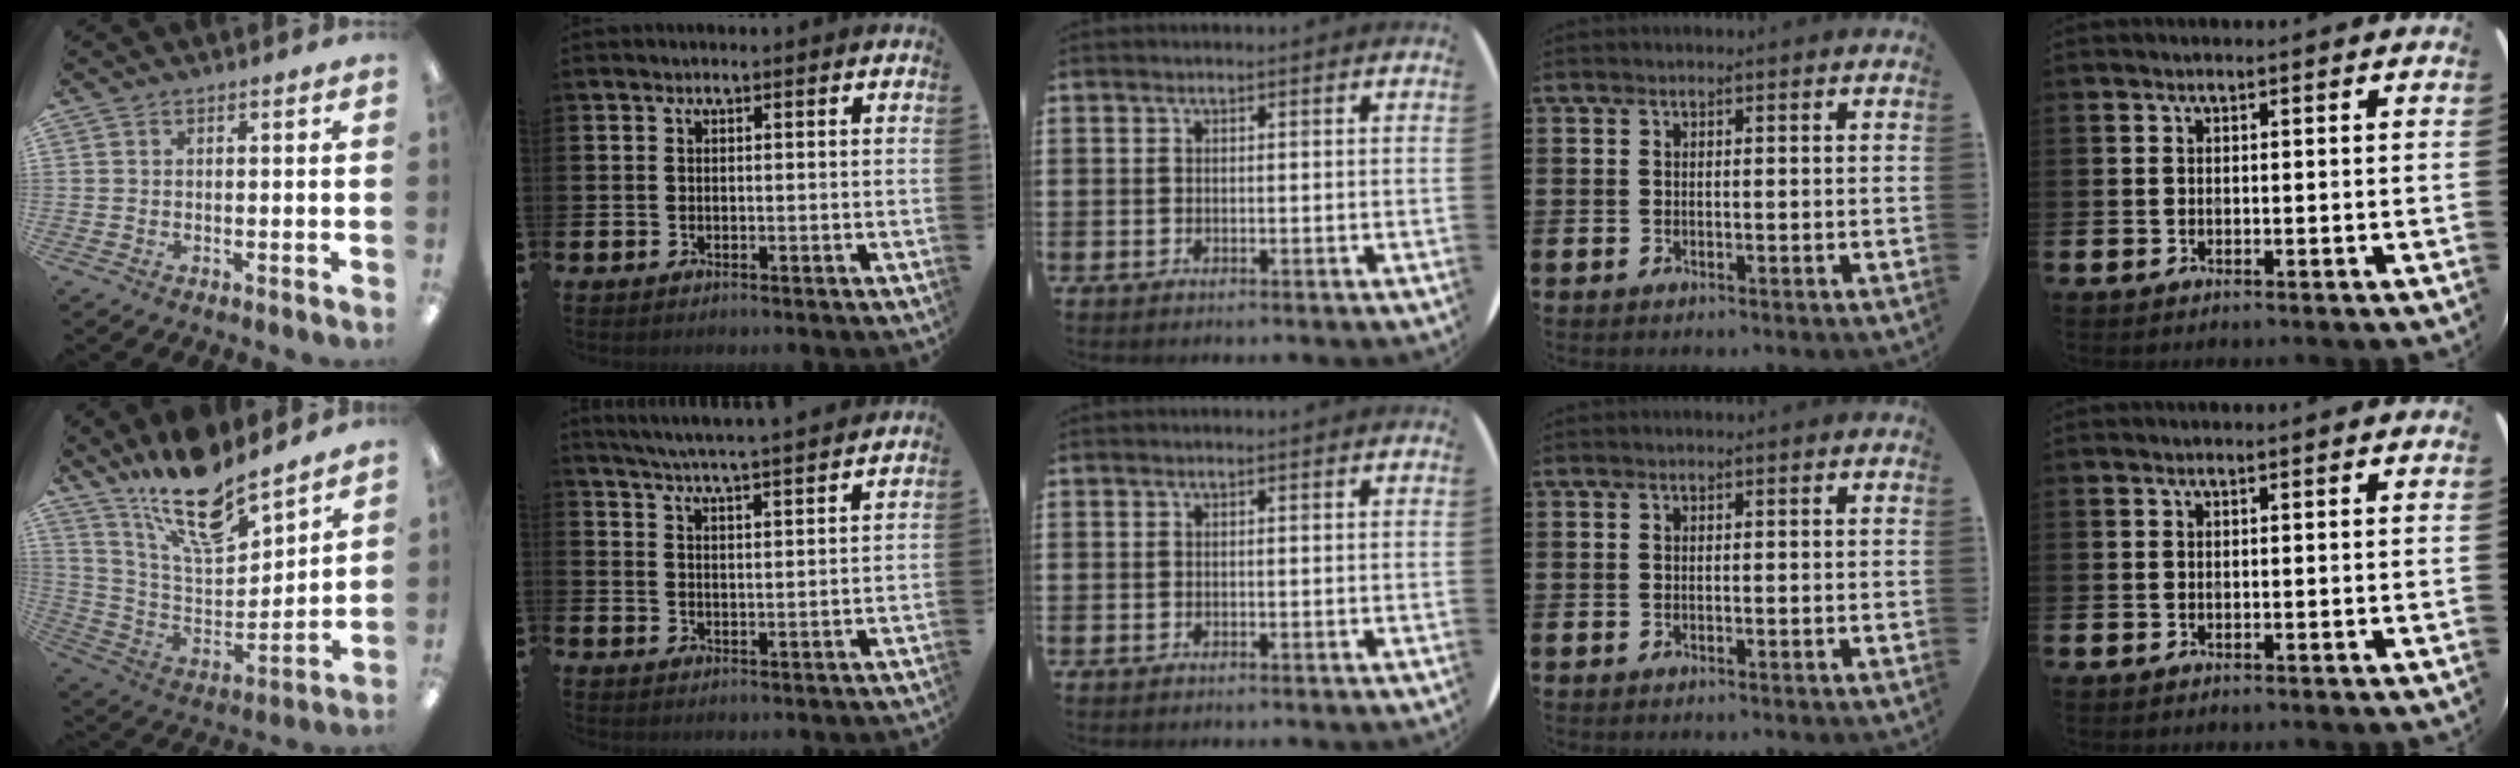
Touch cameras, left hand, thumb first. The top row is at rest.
{"thumb": {"total": 18.5, "force": [15.1, 5.2, 9.3], "torque": [-0.170, -0.103, 0.262]}, "index": {"total": 5.5, "force": [5.4, -0.7, 1.0], "torque": [-0.043, -0.035, 0.095]}}